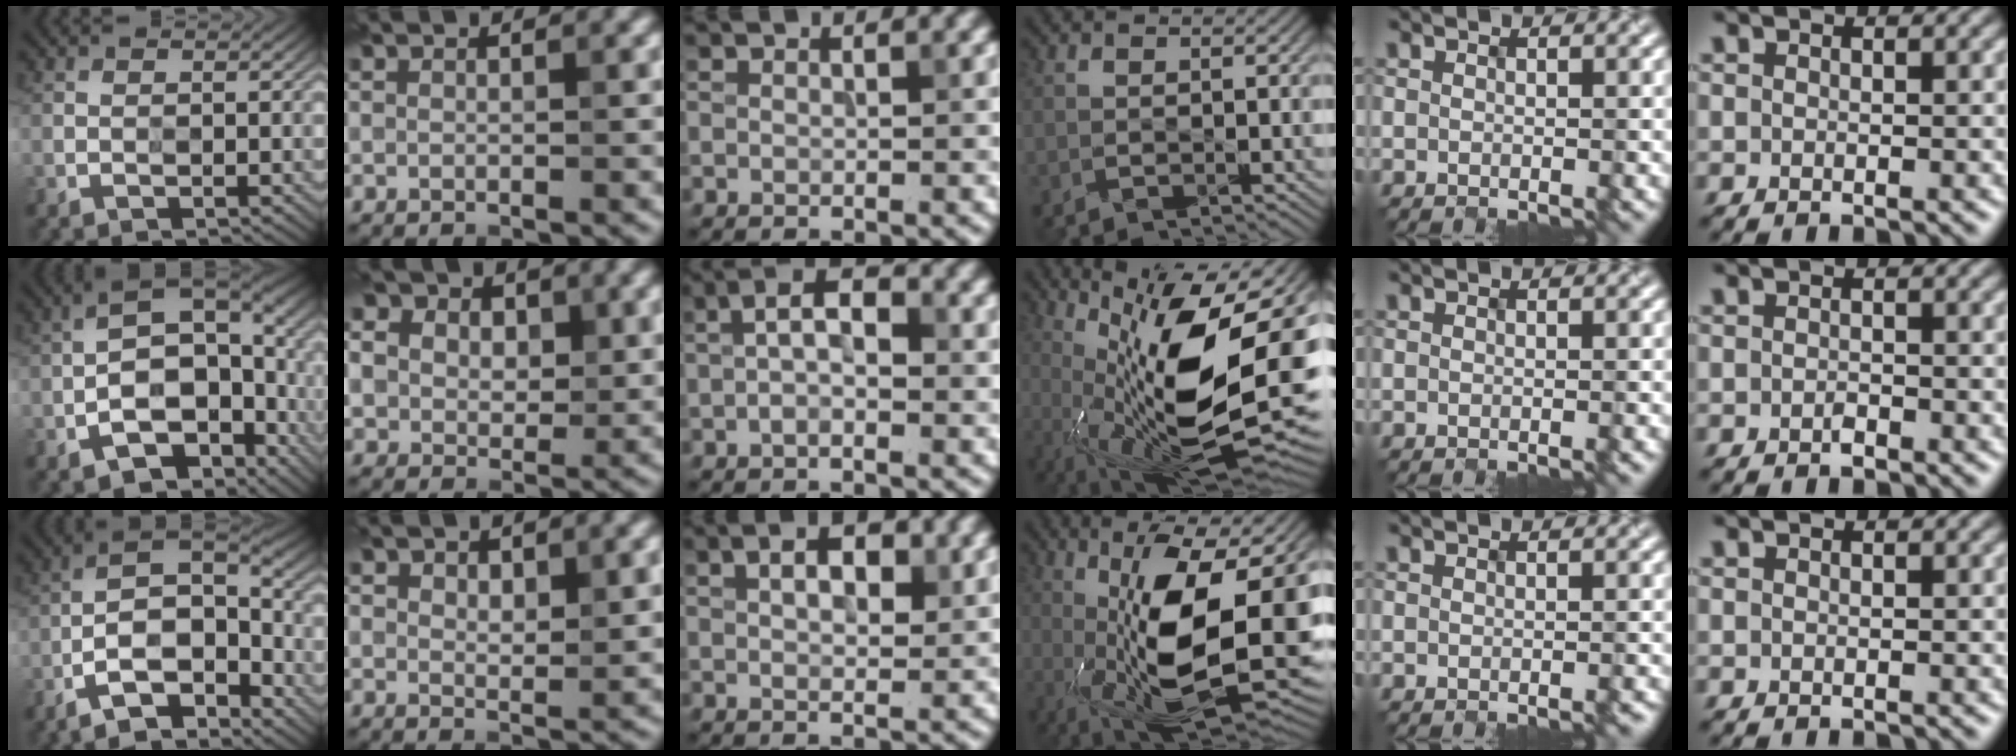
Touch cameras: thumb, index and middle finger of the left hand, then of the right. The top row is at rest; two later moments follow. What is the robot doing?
{"motion": "wipe", "object": "glasses"}